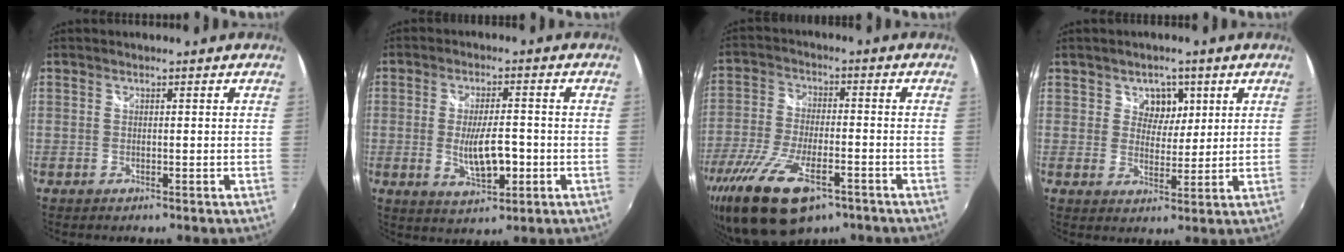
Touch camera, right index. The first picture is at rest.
{"total": 7.9, "force": [-1.7, 2.7, 7.3], "torque": [-0.135, -0.012, -0.021]}
{"total": 16.6, "force": [-10.2, 6.7, 11.3], "torque": [-0.244, -0.048, -0.184]}
{"total": 4.8, "force": [2.1, 3.9, 1.8], "torque": [-0.020, 0.004, 0.034]}